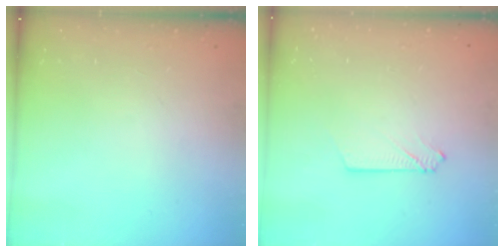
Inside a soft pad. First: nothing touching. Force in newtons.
{"total": 2.6, "press": 2.6, "slide": 0.3}